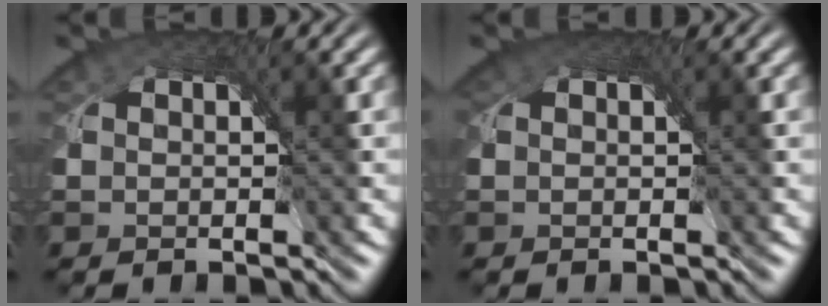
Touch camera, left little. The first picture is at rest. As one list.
[{"total": 1.8, "force": [0.6, 1.6, 0.7], "torque": [-0.019, 0.000, 0.004]}]